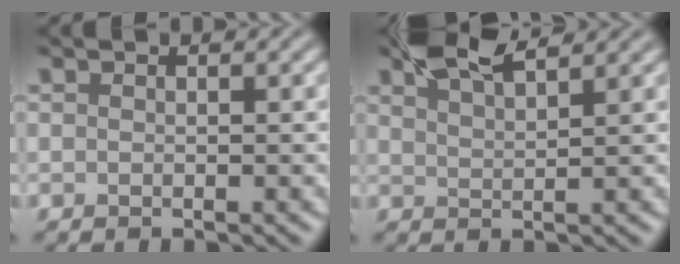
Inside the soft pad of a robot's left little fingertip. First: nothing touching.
{"total": 4.6, "force": [3.9, 0.8, 2.4], "torque": [-0.045, 0.013, 0.069]}